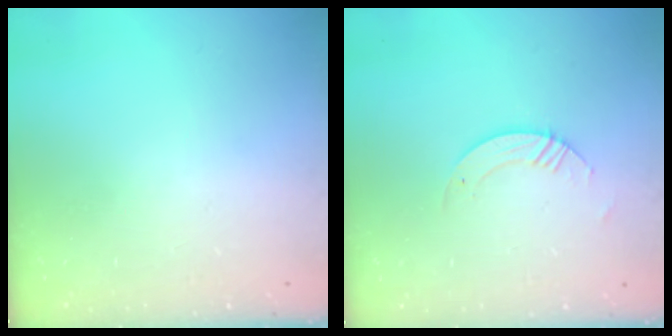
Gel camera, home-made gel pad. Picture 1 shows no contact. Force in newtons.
{"total": 3.2, "press": 3.2, "slide": 0.3}